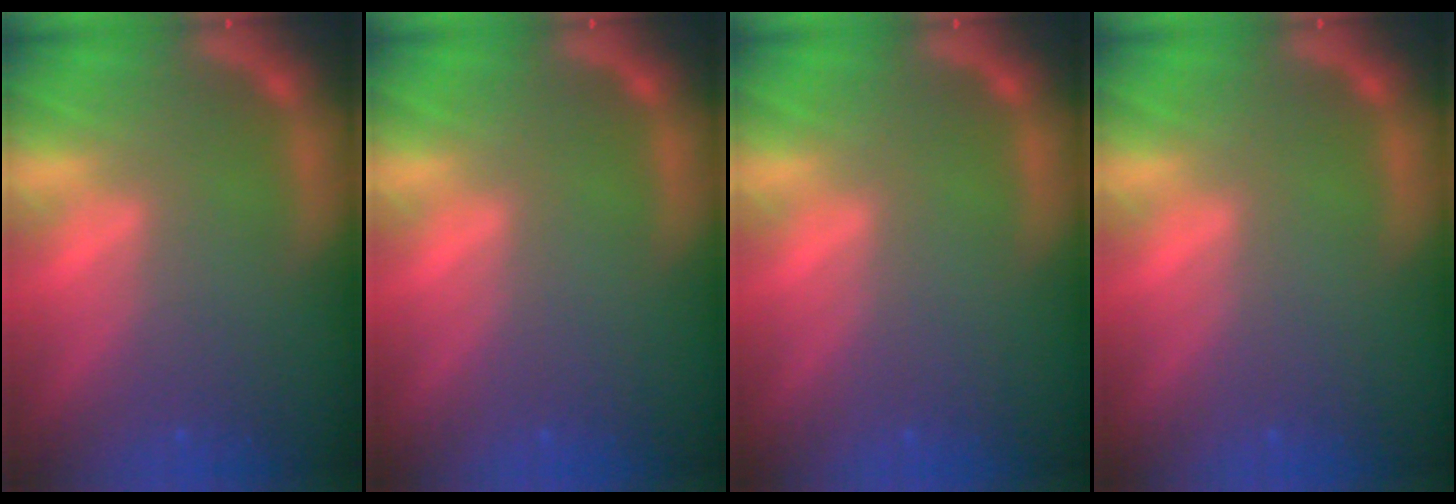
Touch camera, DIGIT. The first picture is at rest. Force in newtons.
{"total": 0.0}
{"total": 0.0}
{"total": 0.0}